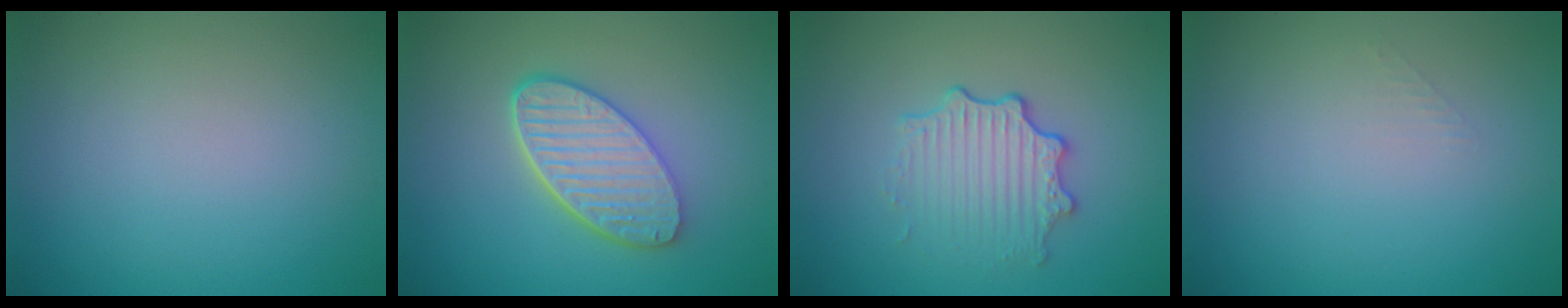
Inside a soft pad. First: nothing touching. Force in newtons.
{"total": 5.4, "press": 4.2, "slide": 3.4}
{"total": 3.4, "press": 2.7, "slide": 2.1}
{"total": 0.6, "press": 0.6, "slide": 0.0}